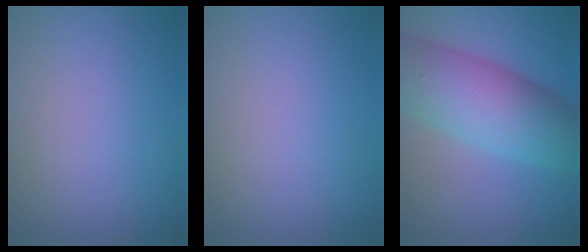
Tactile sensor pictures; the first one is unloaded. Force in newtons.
{"total": 0.0}
{"total": 10.2, "press": 10.2, "slide": 0.1}